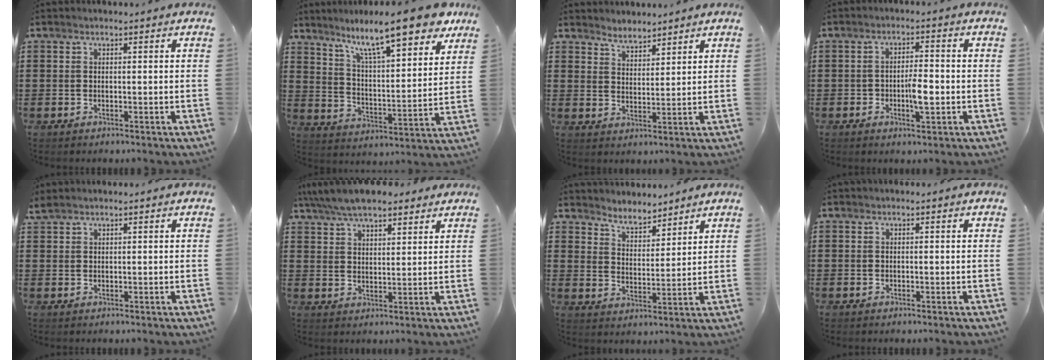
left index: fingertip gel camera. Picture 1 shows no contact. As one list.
[{"total": 12.5, "force": [10.0, 1.2, 7.4], "torque": [-0.150, -0.049, 0.164]}, {"total": 3.2, "force": [3.1, 0.8, -0.3], "torque": [-0.005, -0.004, 0.059]}, {"total": 4.3, "force": [-0.9, 1.5, 3.9], "torque": [-0.061, 0.003, -0.018]}, {"total": 1.3, "force": [1.1, 0.2, 0.6], "torque": [-0.014, 0.001, 0.022]}, {"total": 6.6, "force": [5.8, 1.9, 2.7], "torque": [-0.070, -0.005, 0.108]}, {"total": 4.3, "force": [4.2, 0.8, 0.2], "torque": [-0.023, -0.016, 0.075]}, {"total": 0.0}]